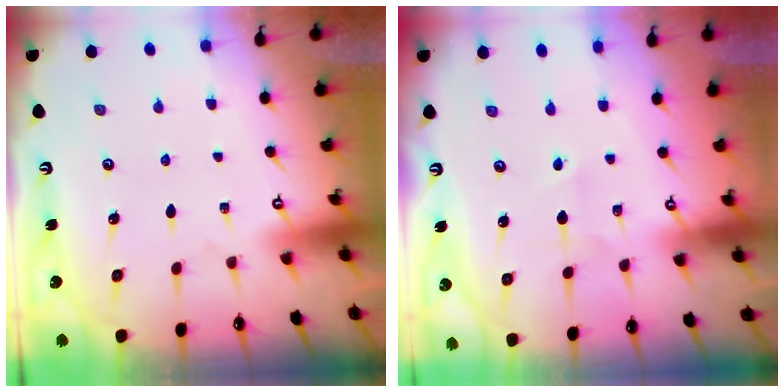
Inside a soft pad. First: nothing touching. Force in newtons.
{"total": 1.7, "press": 1.7, "slide": 0.2}